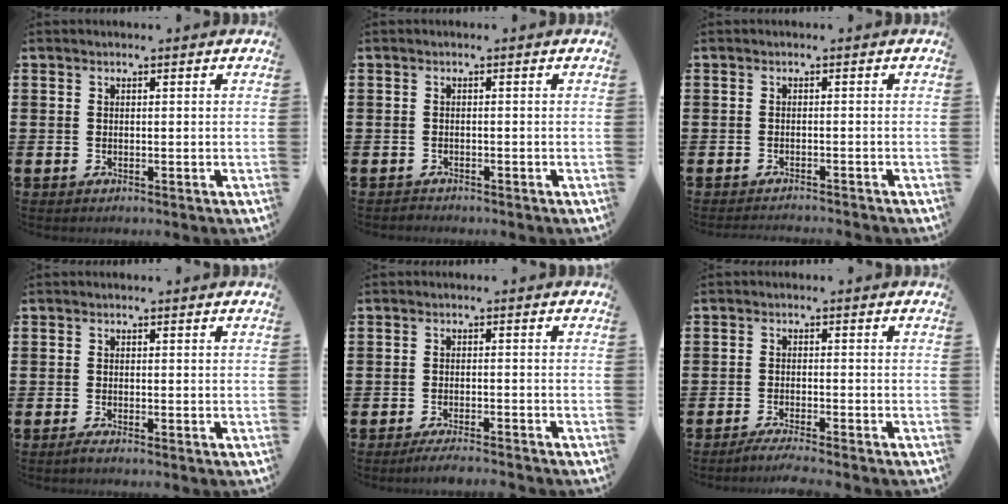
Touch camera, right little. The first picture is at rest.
{"total": 0.8, "force": [-0.8, 0.1, -0.1], "torque": [0.000, 0.001, -0.017]}
{"total": 1.1, "force": [-1.1, -0.2, -0.1], "torque": [0.000, 0.002, -0.024]}
{"total": 0.8, "force": [-0.6, 0.1, 0.6], "torque": [-0.010, -0.003, -0.011]}
{"total": 1.9, "force": [-1.7, -0.1, 0.8], "torque": [-0.014, 0.005, -0.032]}
{"total": 2.3, "force": [-2.1, -0.2, 0.9], "torque": [-0.014, 0.002, -0.040]}